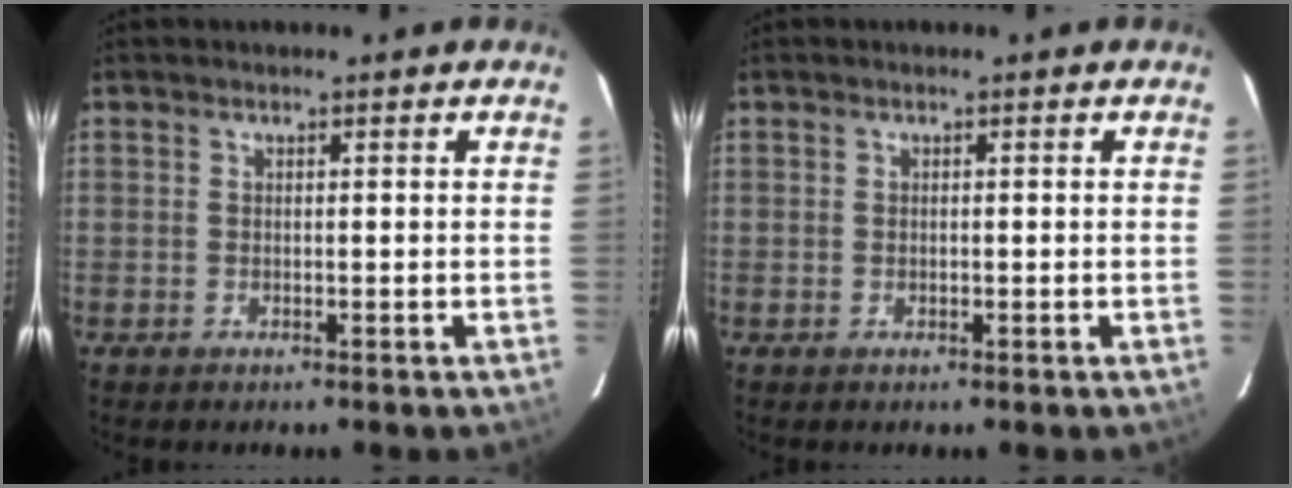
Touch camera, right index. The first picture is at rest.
{"total": 0.0}